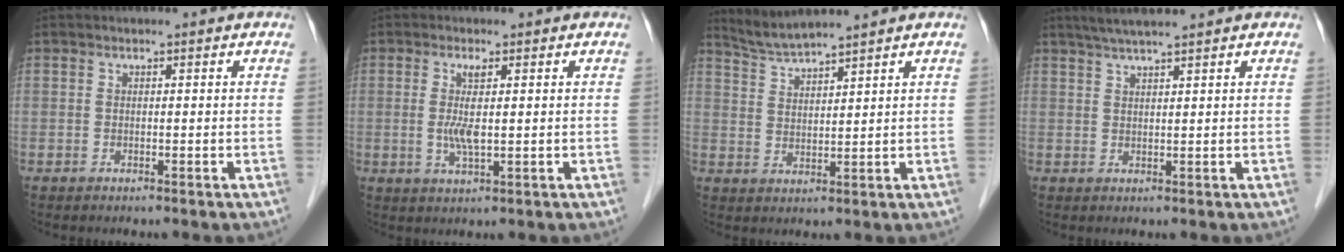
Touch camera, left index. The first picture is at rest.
{"total": 3.8, "force": [0.2, 0.4, 3.8], "torque": [-0.083, -0.005, 0.006]}
{"total": 5.0, "force": [4.7, -1.0, 1.2], "torque": [-0.034, 0.007, 0.098]}
{"total": 4.8, "force": [4.0, -0.4, 2.6], "torque": [-0.047, 0.020, 0.073]}